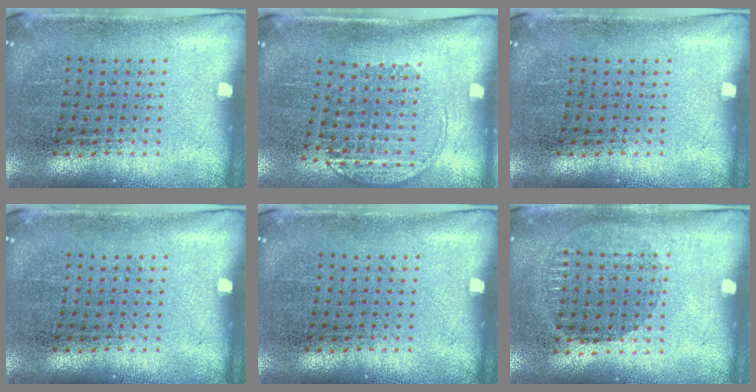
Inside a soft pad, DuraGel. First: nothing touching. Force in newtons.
{"total": 1.5, "press": 1.3, "slide": 0.8}
{"total": 0.0}
{"total": 0.0}
{"total": 0.0}
{"total": 0.9, "press": 0.9, "slide": 0.3}